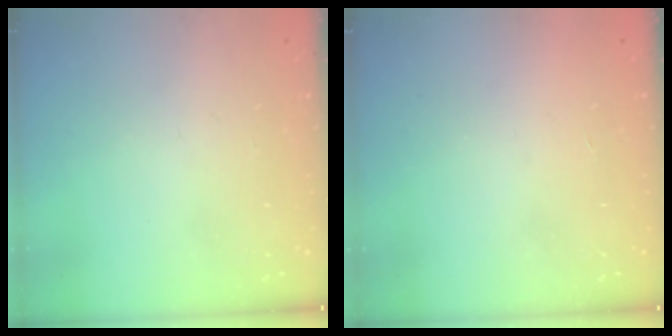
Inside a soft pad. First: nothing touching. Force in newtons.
{"total": 1.7, "press": 1.7, "slide": 0.1}